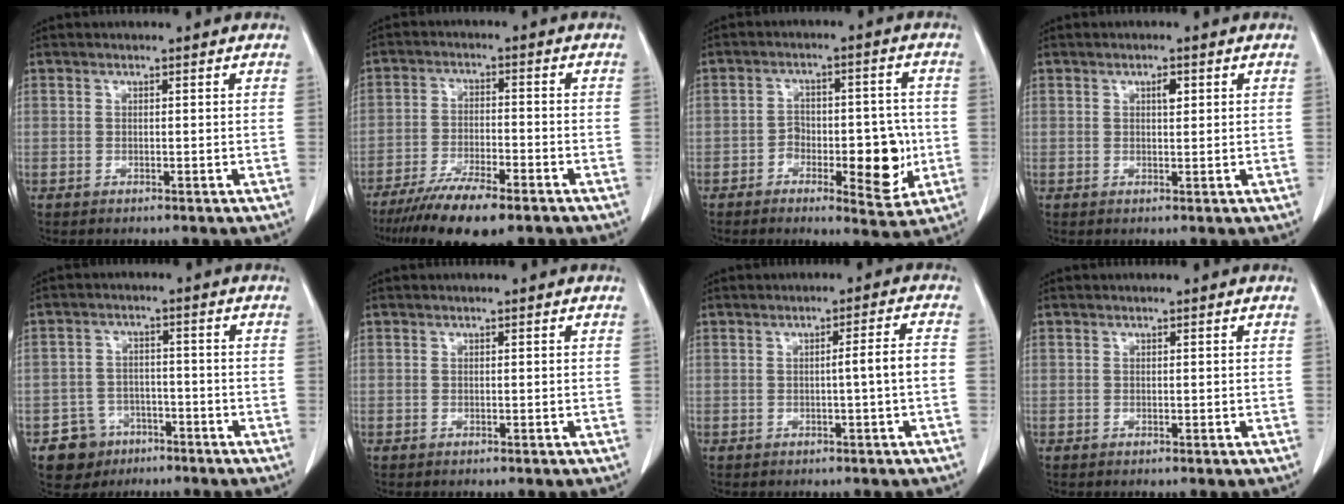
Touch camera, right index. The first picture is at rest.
{"total": 10.9, "force": [-8.0, 2.1, 7.1], "torque": [-0.117, -0.022, -0.132]}
{"total": 9.9, "force": [-2.8, 4.4, 8.4], "torque": [-0.104, 0.014, -0.035]}
{"total": 1.6, "force": [0.6, 0.6, 1.3], "torque": [-0.019, 0.001, 0.010]}
{"total": 5.8, "force": [-3.3, 4.7, 0.5], "torque": [0.001, 0.014, -0.049]}
{"total": 0.0}
{"total": 3.5, "force": [-0.7, -0.6, 3.4], "torque": [-0.047, 0.006, -0.010]}
{"total": 0.0}